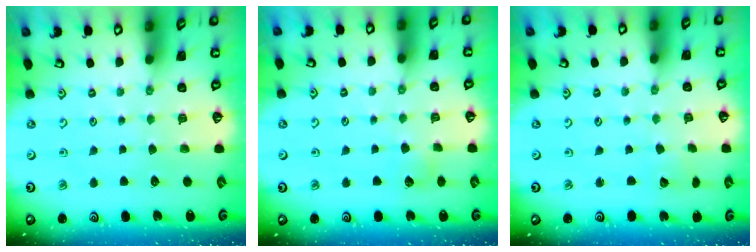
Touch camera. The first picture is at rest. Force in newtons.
{"total": 3.9, "press": 3.8, "slide": 0.5}
{"total": 1.8, "press": 1.8, "slide": 0.1}